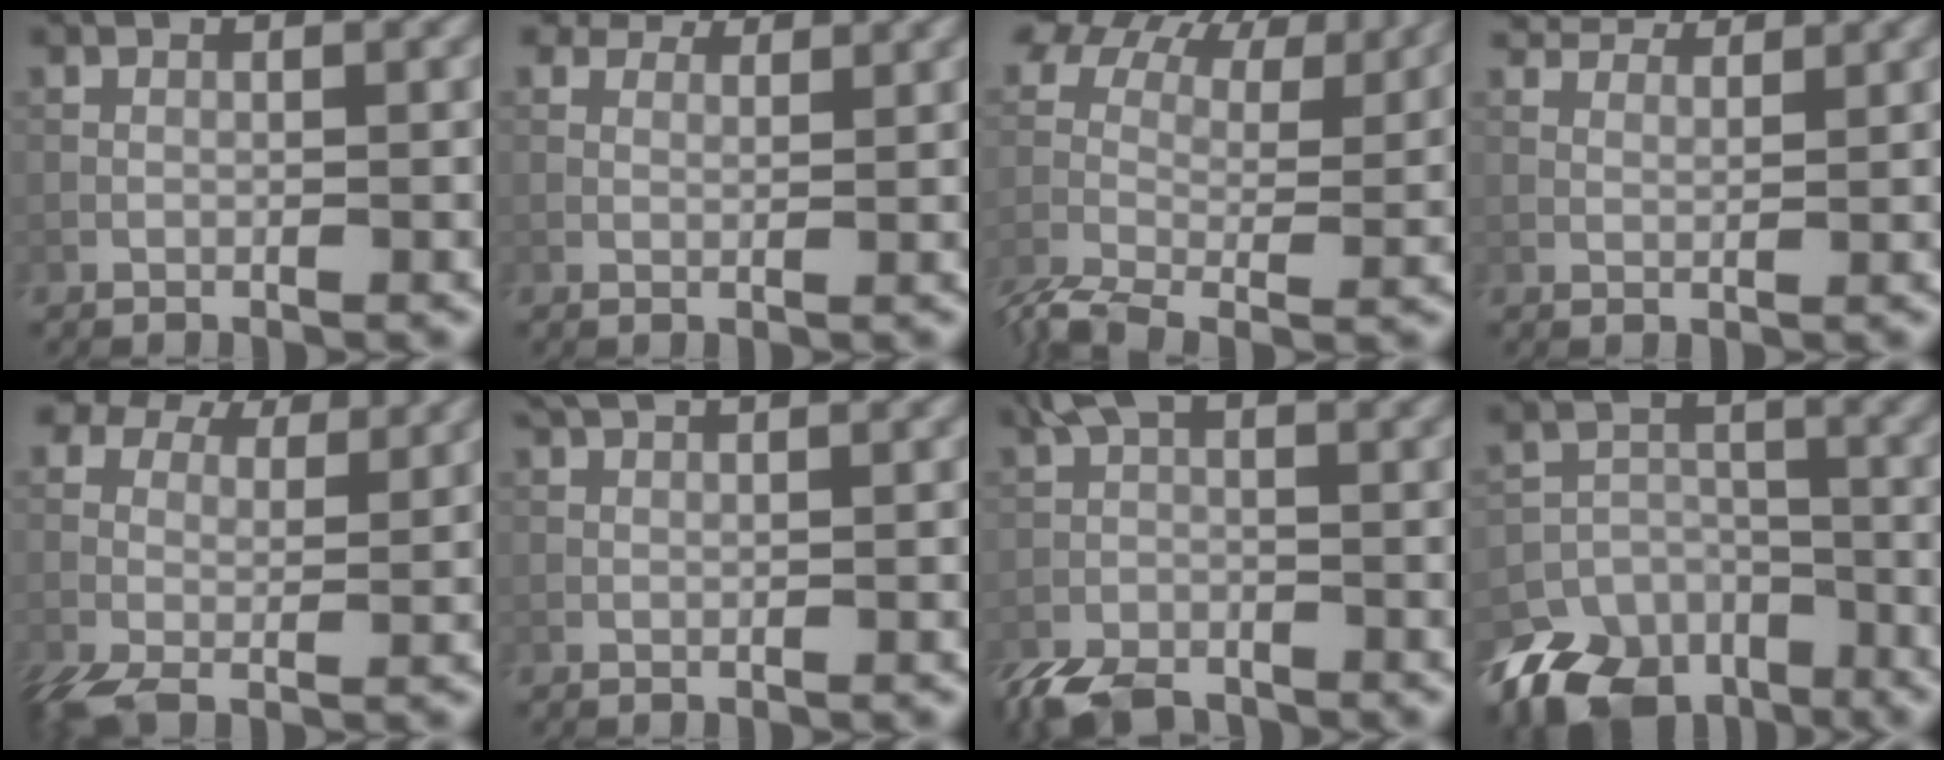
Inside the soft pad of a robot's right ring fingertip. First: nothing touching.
{"total": 6.1, "force": [4.8, 2.9, 2.4], "torque": [-0.068, -0.001, 0.074]}
{"total": 9.6, "force": [3.6, 5.6, 6.9], "torque": [-0.152, 0.009, 0.066]}
{"total": 6.2, "force": [5.3, 2.0, 2.4], "torque": [-0.069, -0.003, 0.094]}
{"total": 8.2, "force": [3.5, 5.0, 5.5], "torque": [-0.128, -0.008, 0.068]}
{"total": 3.7, "force": [2.7, 1.2, 2.2], "torque": [-0.026, 0.012, 0.018]}
{"total": 6.1, "force": [-3.9, 2.8, 3.8], "torque": [-0.081, -0.009, -0.085]}
{"total": 11.2, "force": [-7.8, 7.3, 3.3], "torque": [-0.062, -0.017, -0.136]}